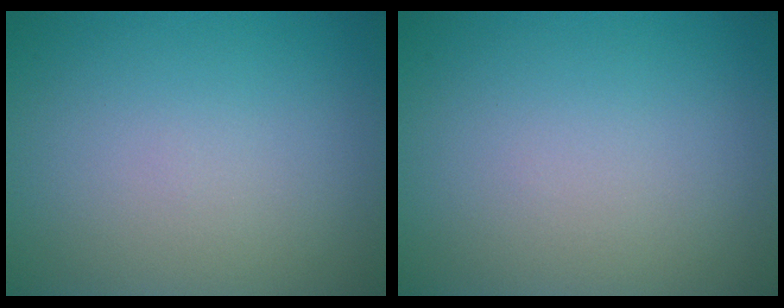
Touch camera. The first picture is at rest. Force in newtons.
{"total": 0.0}